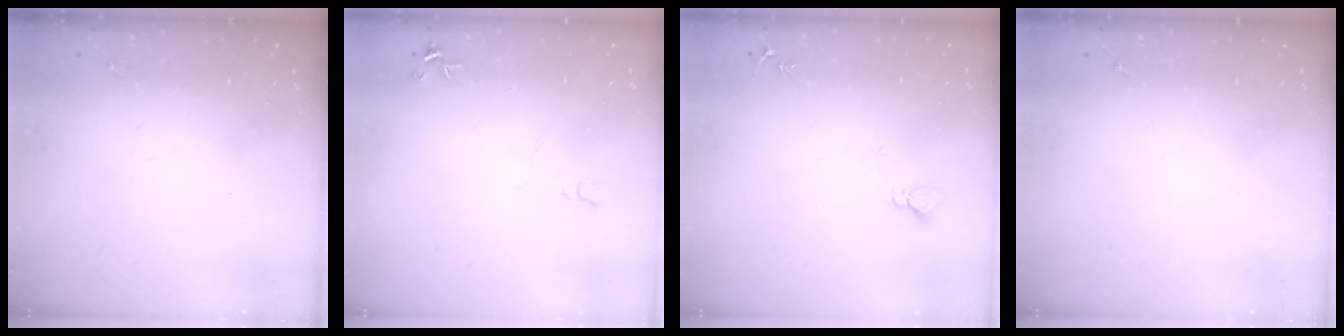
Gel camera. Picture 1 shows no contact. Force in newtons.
{"total": 5.9, "press": 5.8, "slide": 1.0}
{"total": 3.7, "press": 3.7, "slide": 0.3}
{"total": 0.0}